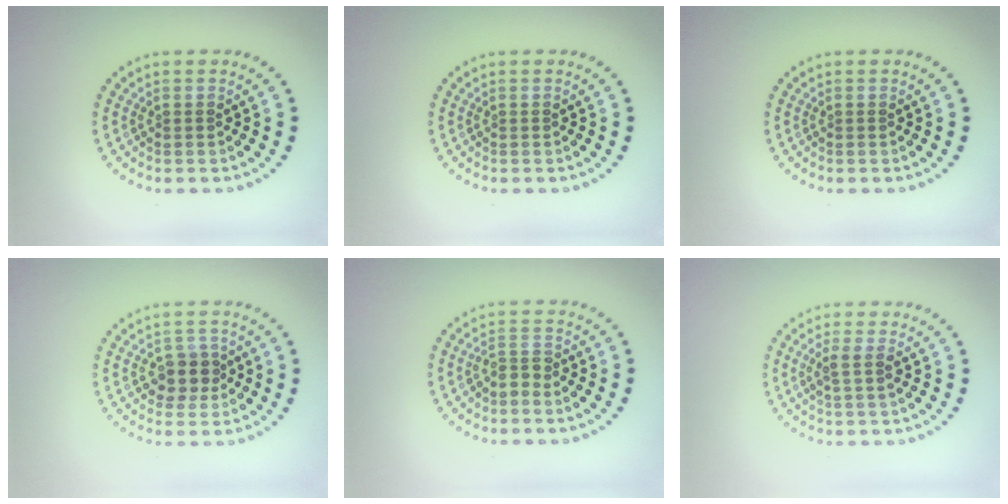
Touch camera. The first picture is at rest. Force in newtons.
{"total": 0.0}
{"total": 0.0}
{"total": 2.6, "press": 2.4, "slide": 1.0}
{"total": 1.9, "press": 1.4, "slide": 1.2}
{"total": 1.5, "press": 1.2, "slide": 0.8}